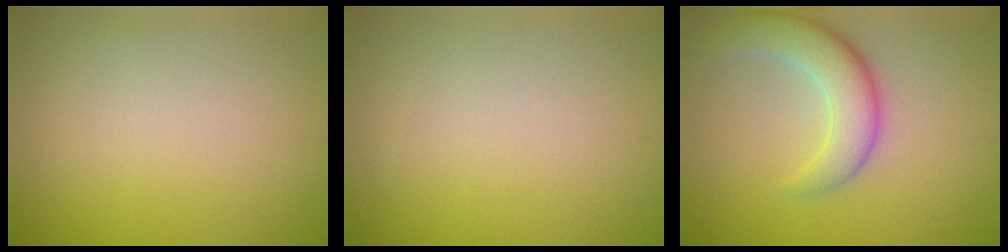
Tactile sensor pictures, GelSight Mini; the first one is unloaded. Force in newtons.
{"total": 0.0}
{"total": 5.5, "press": 5.5, "slide": 0.5}